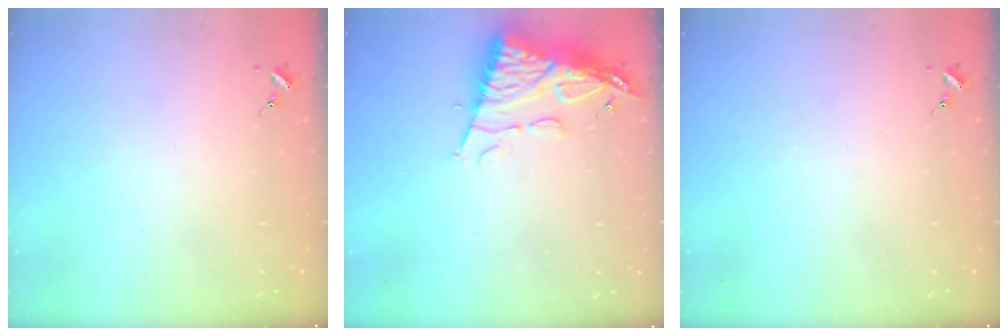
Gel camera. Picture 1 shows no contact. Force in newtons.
{"total": 13.1, "press": 13.0, "slide": 1.5}
{"total": 0.0}